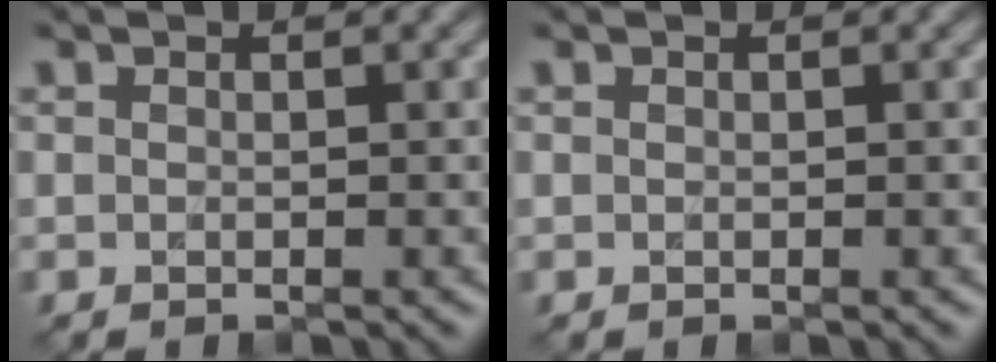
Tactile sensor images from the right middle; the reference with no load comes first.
{"total": 0.0}